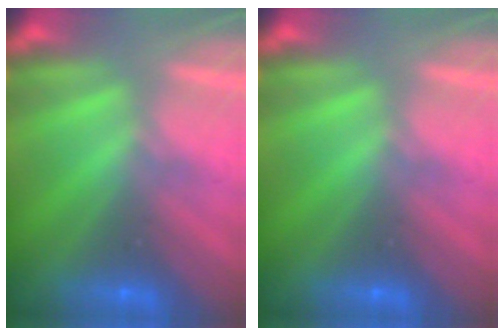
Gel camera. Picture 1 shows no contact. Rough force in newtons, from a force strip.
{"total": 0.0}